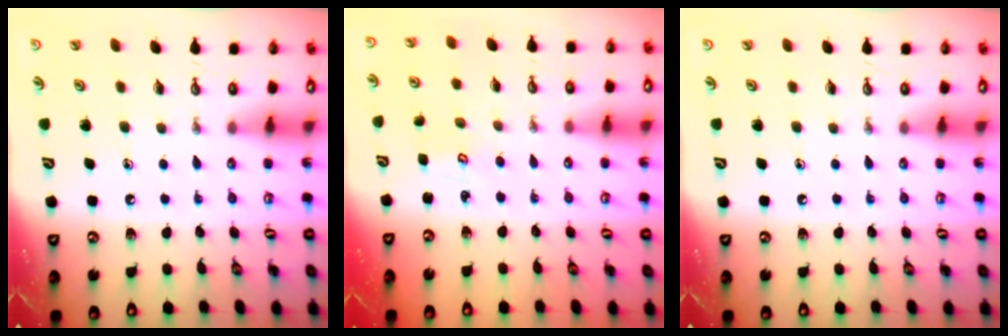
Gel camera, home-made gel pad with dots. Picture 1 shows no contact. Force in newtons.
{"total": 2.2, "press": 2.2, "slide": 0.3}
{"total": 0.0}